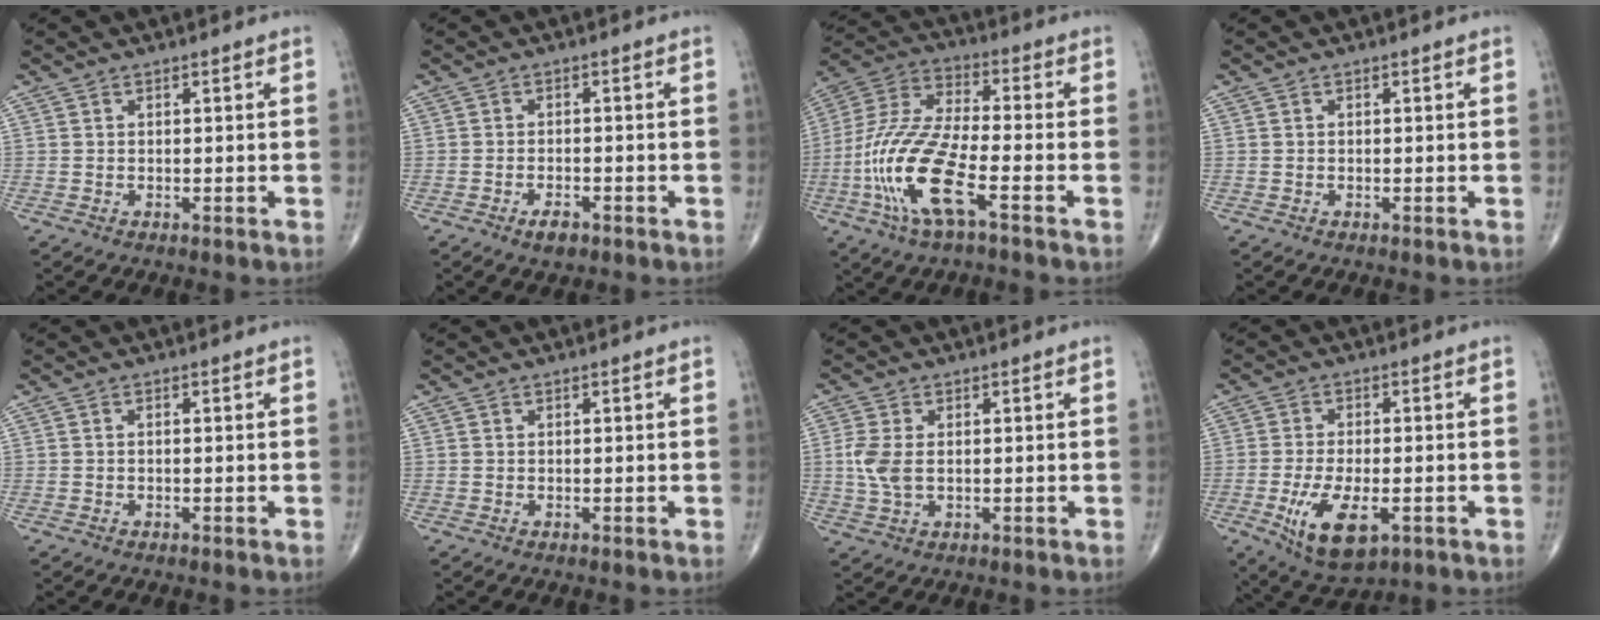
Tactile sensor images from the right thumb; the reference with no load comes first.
{"total": 3.0, "force": [-1.8, 1.3, 2.0], "torque": [-0.031, 0.005, -0.031]}
{"total": 17.7, "force": [-6.2, 5.2, 15.8], "torque": [-0.354, 0.021, -0.122]}
{"total": 0.0}
{"total": 0.0}
{"total": 0.0}
{"total": 5.4, "force": [0.2, 3.2, 4.3], "torque": [-0.109, 0.001, 0.005]}
{"total": 11.1, "force": [-3.7, 5.1, 9.1], "torque": [-0.165, -0.006, -0.055]}